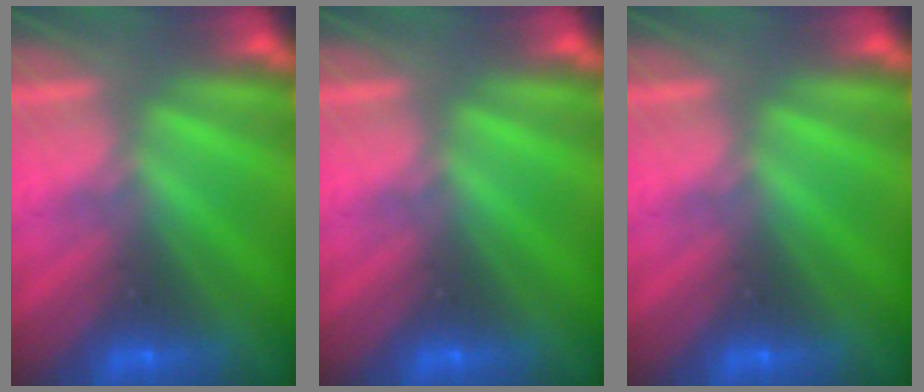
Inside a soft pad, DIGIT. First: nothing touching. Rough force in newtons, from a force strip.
{"total": 0.0}
{"total": 0.0}